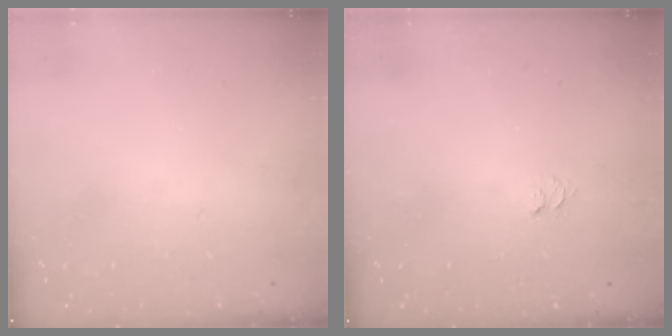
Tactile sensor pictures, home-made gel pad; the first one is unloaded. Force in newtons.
{"total": 3.6, "press": 3.6, "slide": 0.4}